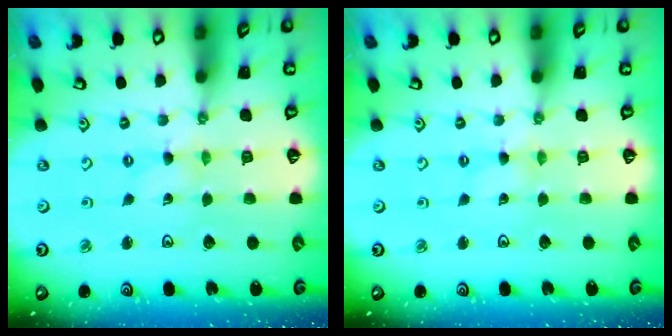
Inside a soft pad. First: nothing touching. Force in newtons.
{"total": 0.0}